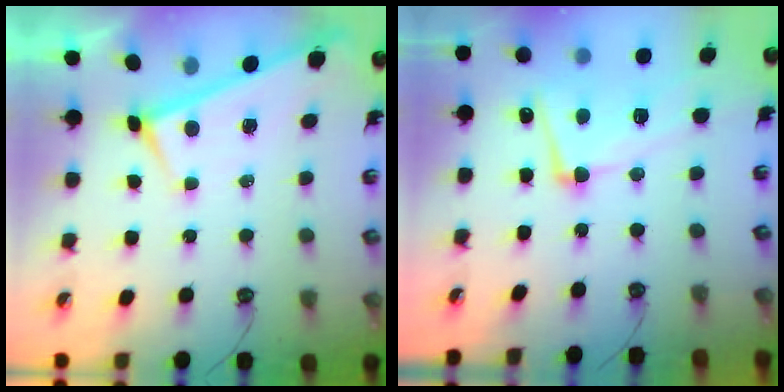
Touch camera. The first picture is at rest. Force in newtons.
{"total": 7.9, "press": 7.8, "slide": 1.1}